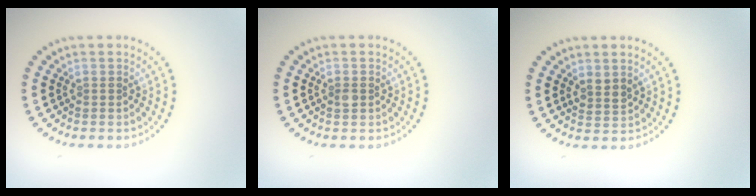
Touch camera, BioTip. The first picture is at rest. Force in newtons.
{"total": 0.8, "press": 0.8, "slide": 0.0}
{"total": 1.5, "press": 1.2, "slide": 0.8}